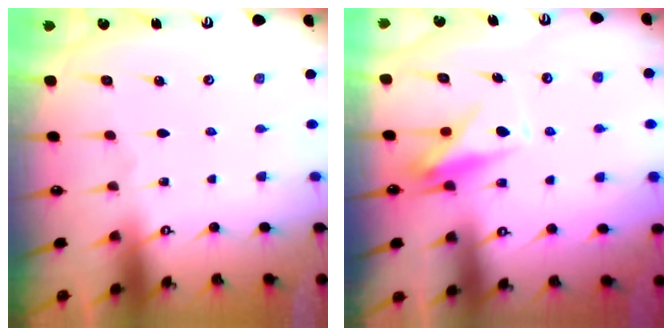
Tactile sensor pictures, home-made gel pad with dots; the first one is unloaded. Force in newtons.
{"total": 9.2, "press": 9.2, "slide": 0.1}